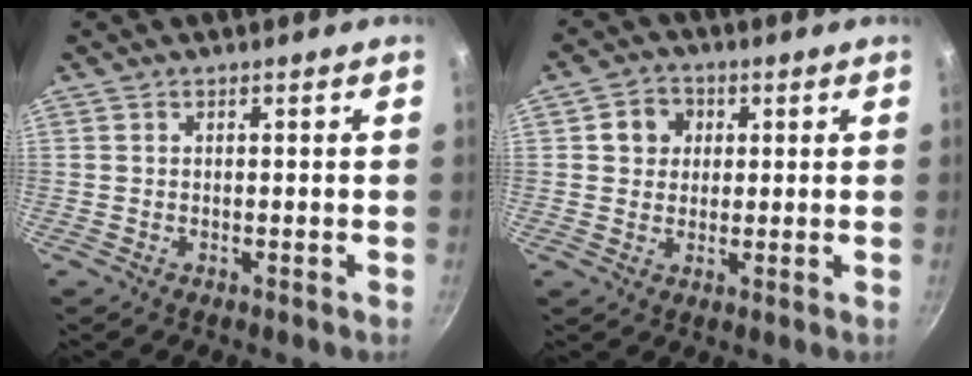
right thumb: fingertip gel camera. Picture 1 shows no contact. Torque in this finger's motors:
{"motor_torque": [-0.03, 0.03, 0.03, 0.03, 0.04]}